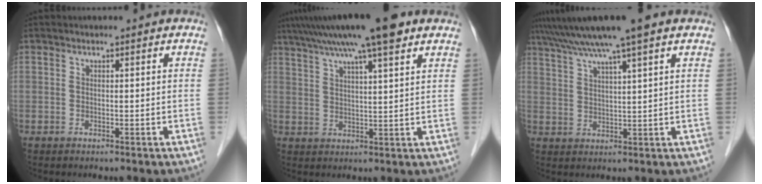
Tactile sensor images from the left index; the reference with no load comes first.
{"total": 14.2, "force": [10.4, 0.8, 9.7], "torque": [-0.167, 0.040, 0.156]}
{"total": 7.1, "force": [5.1, -1.0, 4.8], "torque": [-0.087, 0.033, 0.086]}